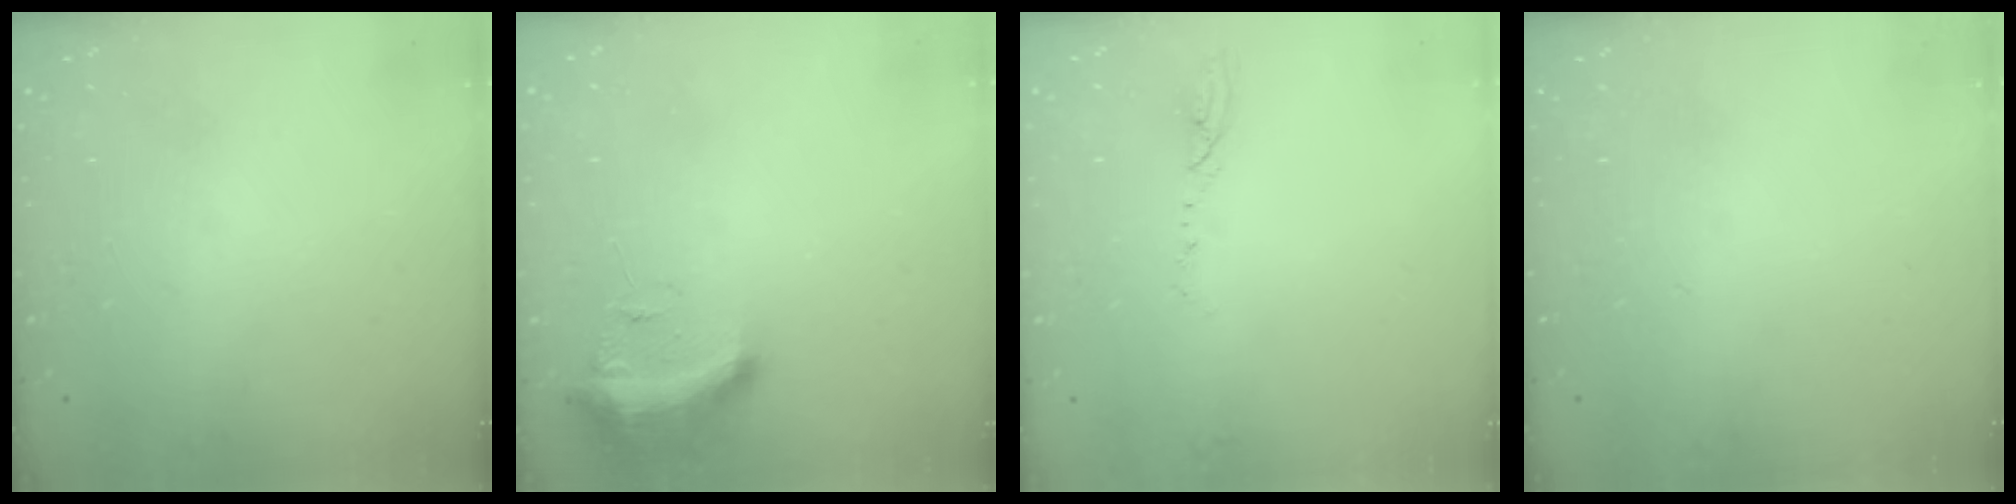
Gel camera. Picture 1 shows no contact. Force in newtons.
{"total": 9.8, "press": 9.8, "slide": 0.5}
{"total": 4.7, "press": 4.7, "slide": 0.5}
{"total": 0.0}